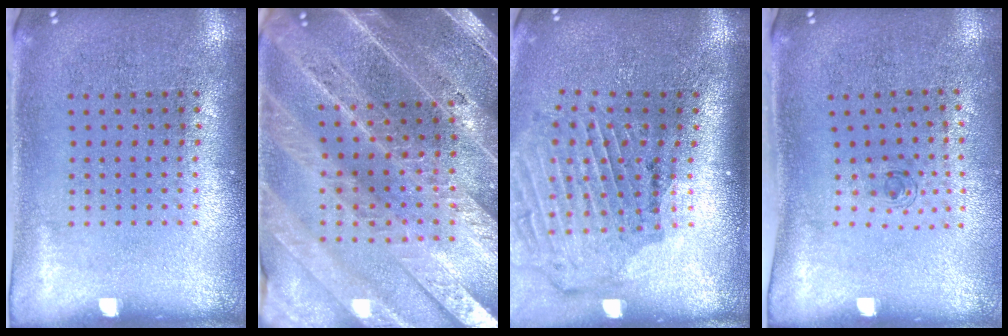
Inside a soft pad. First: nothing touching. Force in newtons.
{"total": 4.8, "press": 4.3, "slide": 2.3}
{"total": 2.0, "press": 1.9, "slide": 0.6}
{"total": 0.6, "press": 0.2, "slide": 0.6}